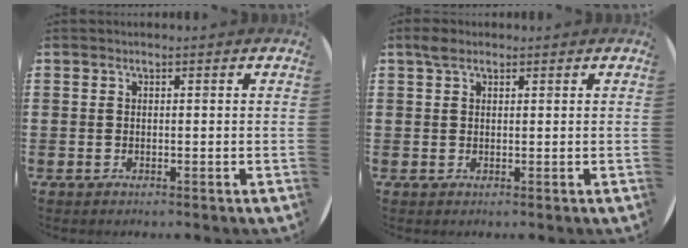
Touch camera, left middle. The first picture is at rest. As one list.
[{"total": 1.6, "force": [1.2, 0.8, 0.7], "torque": [-0.008, 0.002, 0.020]}]